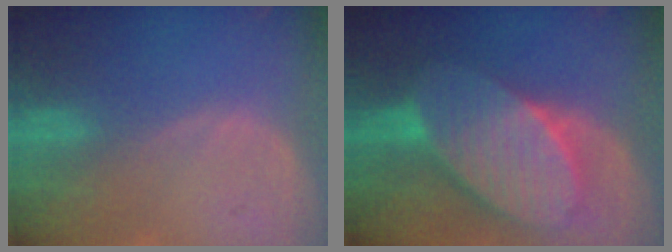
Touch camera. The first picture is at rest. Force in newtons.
{"total": 11.0, "press": 11.0, "slide": 0.7}